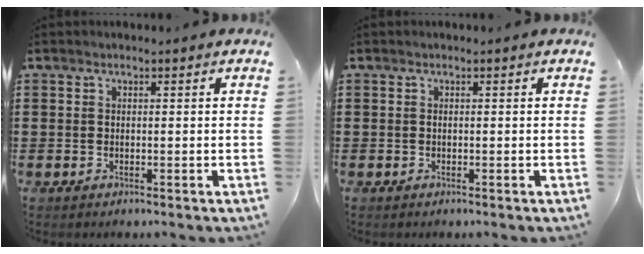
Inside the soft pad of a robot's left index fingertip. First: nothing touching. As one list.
[{"total": 0.0}]